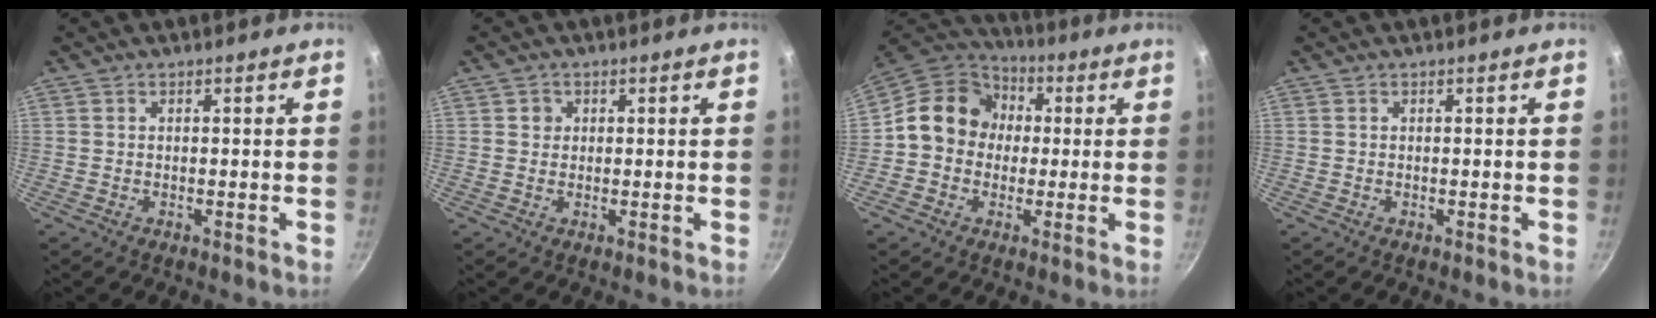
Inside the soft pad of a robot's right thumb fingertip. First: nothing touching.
{"total": 1.7, "force": [0.4, 1.6, 0.3], "torque": [0.003, 0.002, 0.003]}
{"total": 13.3, "force": [0.8, 11.7, 6.3], "torque": [-0.066, 0.033, -0.007]}
{"total": 0.0}